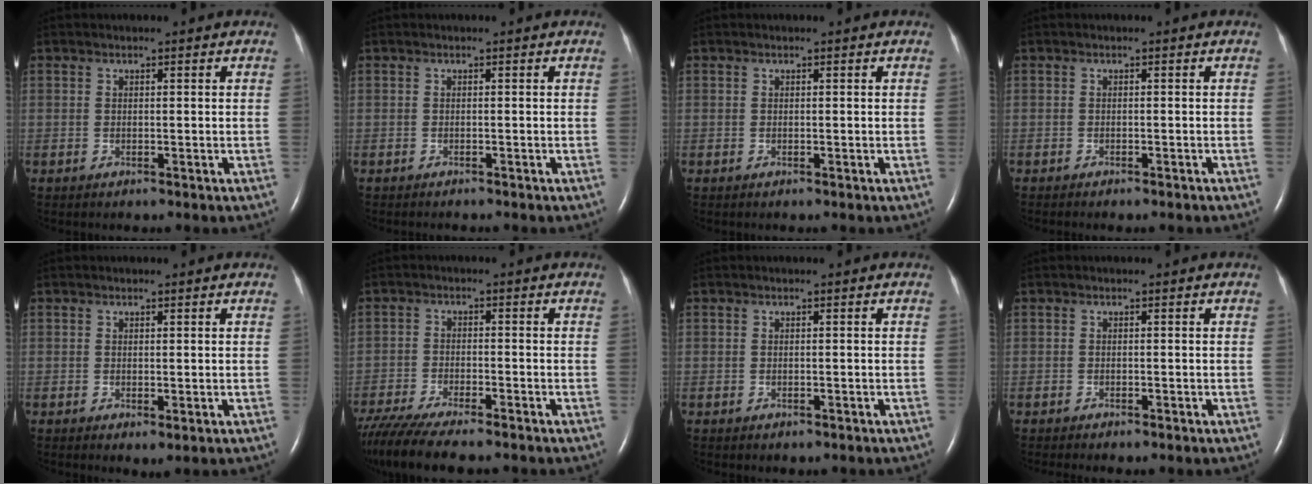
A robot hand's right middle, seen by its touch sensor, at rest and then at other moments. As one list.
[{"total": 1.3, "force": [-1.2, 0.2, 0.6], "torque": [-0.014, -0.006, -0.010]}, {"total": 0.0}, {"total": 3.8, "force": [-3.2, 0.7, 1.8], "torque": [-0.026, -0.006, -0.034]}, {"total": 1.1, "force": [0.1, 0.4, 1.0], "torque": [-0.019, -0.005, 0.008]}, {"total": 11.7, "force": [-9.9, 1.5, 6.1], "torque": [-0.101, -0.023, -0.156]}, {"total": 0.6, "force": [-0.4, 0.4, 0.2], "torque": [-0.007, 0.001, -0.002]}, {"total": 2.2, "force": [-1.8, 0.4, 1.2], "torque": [-0.019, -0.005, -0.016]}]